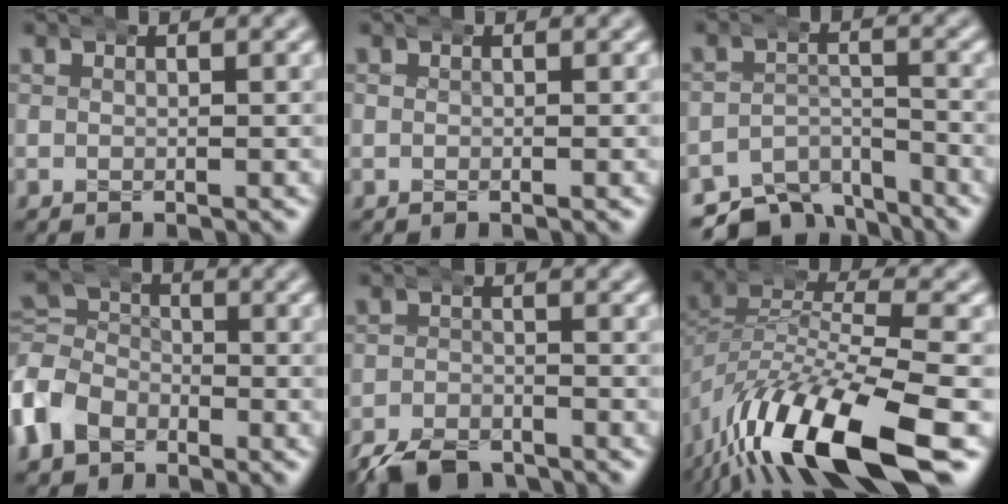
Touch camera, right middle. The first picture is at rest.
{"total": 0.0}
{"total": 7.3, "force": [-6.2, 3.3, 2.0], "torque": [-0.013, -0.019, -0.103]}
{"total": 6.0, "force": [-1.6, 5.5, 1.8], "torque": [-0.051, -0.016, -0.026]}
{"total": 4.4, "force": [-4.0, 1.5, 1.0], "torque": [-0.014, -0.010, -0.068]}
{"total": 10.5, "force": [-3.4, 5.0, 8.6], "torque": [-0.165, -0.020, -0.044]}